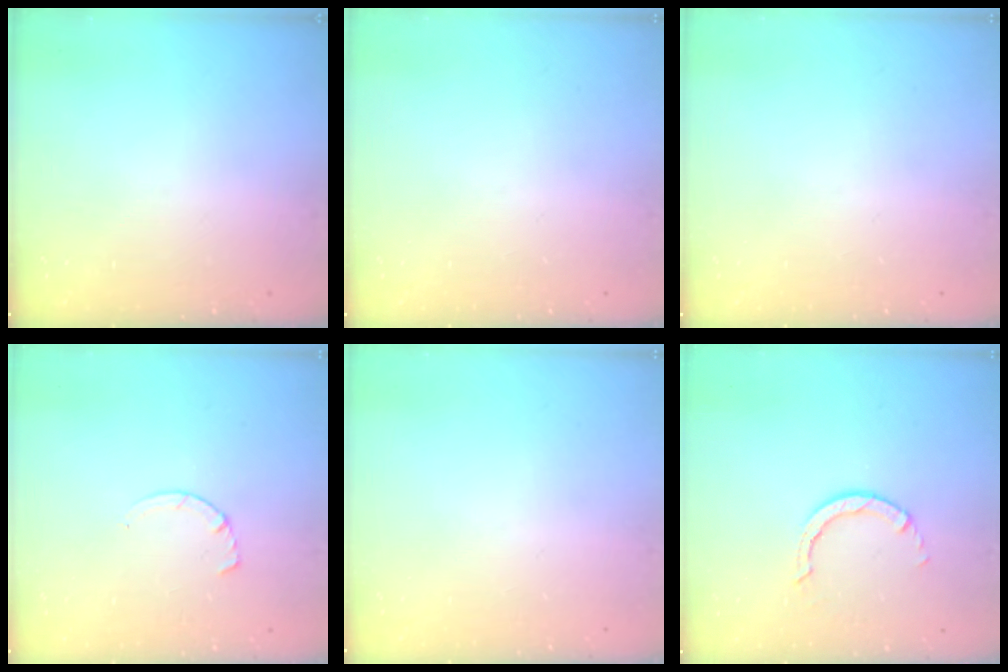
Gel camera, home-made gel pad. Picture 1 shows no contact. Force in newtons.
{"total": 0.0}
{"total": 0.0}
{"total": 2.9, "press": 2.9, "slide": 0.4}
{"total": 0.0}
{"total": 2.8, "press": 2.8, "slide": 0.2}